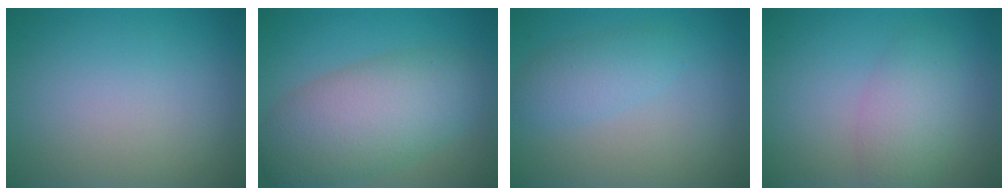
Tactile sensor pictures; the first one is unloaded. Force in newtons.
{"total": 7.9, "press": 7.9, "slide": 0.3}
{"total": 2.4, "press": 2.4, "slide": 0.1}
{"total": 3.4, "press": 3.4, "slide": 0.1}